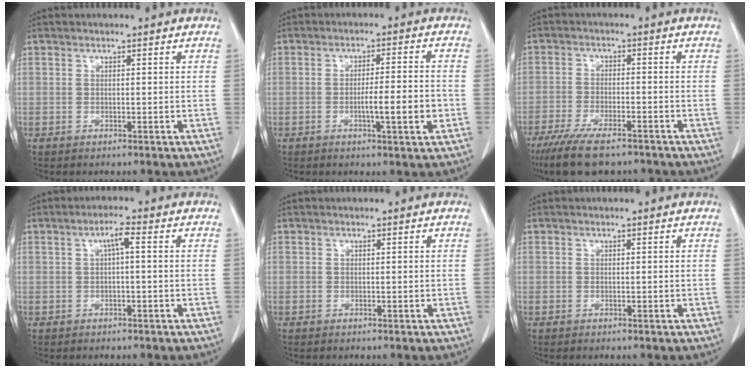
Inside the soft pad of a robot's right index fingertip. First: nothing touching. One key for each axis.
{"total": 7.0, "fx": -1.8, "fy": 0.8, "fz": 6.7, "tx": -0.104, "ty": 0.003, "tz": -0.026}
{"total": 11.9, "fx": -8.8, "fy": 3.5, "fz": 7.1, "tx": -0.127, "ty": -0.022, "tz": -0.144}
{"total": 3.0, "fx": 0.6, "fy": 0.6, "fz": 2.9, "tx": -0.056, "ty": 0.010, "tz": 0.012}
{"total": 0.0}
{"total": 0.0}